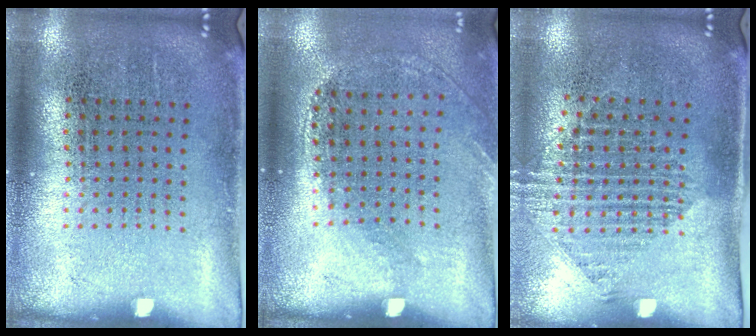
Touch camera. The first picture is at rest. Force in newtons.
{"total": 1.3, "press": 1.0, "slide": 0.8}
{"total": 1.5, "press": 1.2, "slide": 0.9}